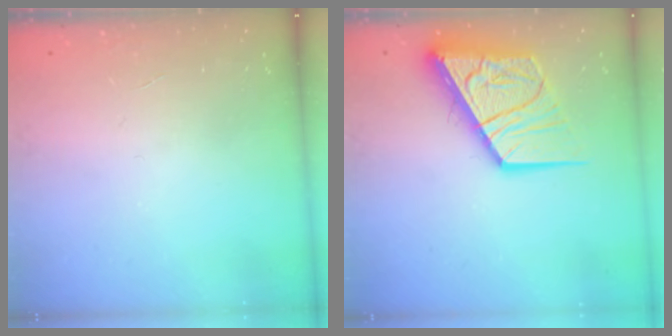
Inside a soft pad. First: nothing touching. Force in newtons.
{"total": 17.9, "press": 17.8, "slide": 2.0}